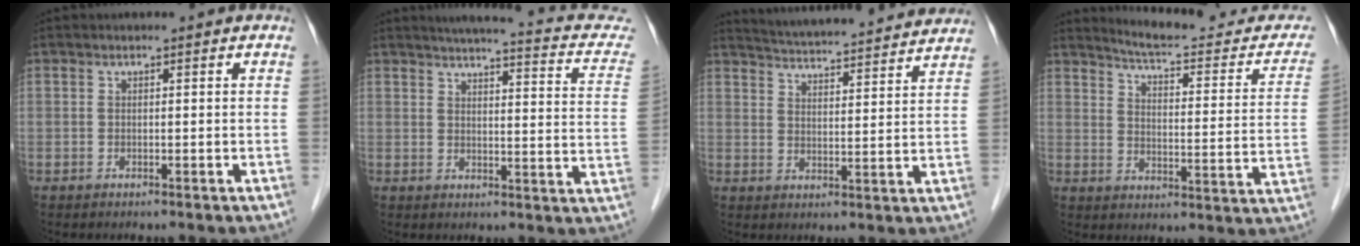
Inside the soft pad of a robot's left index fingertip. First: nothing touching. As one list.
[{"total": 16.4, "force": [13.9, 3.1, 8.1], "torque": [-0.093, -0.016, 0.138]}, {"total": 19.9, "force": [18.8, 1.2, 6.5], "torque": [-0.105, 0.001, 0.249]}, {"total": 17.3, "force": [16.2, 2.7, 5.4], "torque": [-0.061, -0.054, 0.191]}]